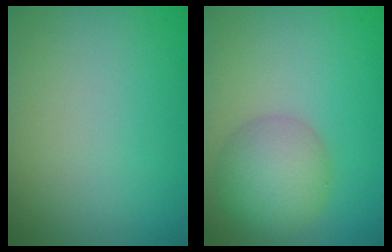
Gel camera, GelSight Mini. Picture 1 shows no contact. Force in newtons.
{"total": 5.2, "press": 5.2, "slide": 0.2}